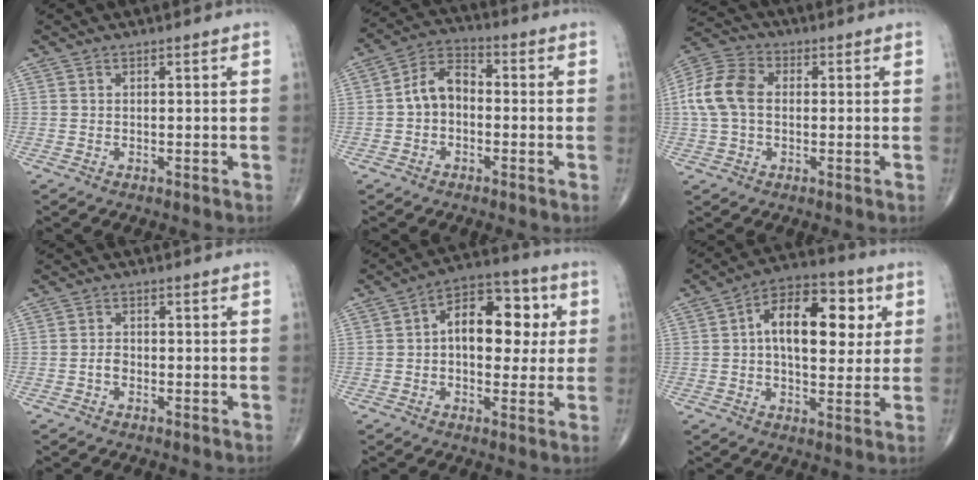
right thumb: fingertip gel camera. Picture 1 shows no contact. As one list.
[{"total": 7.5, "force": [-0.8, 5.2, 5.3], "torque": [-0.081, 0.028, -0.029]}, {"total": 10.3, "force": [0.5, 7.2, 7.4], "torque": [-0.155, 0.027, 0.002]}, {"total": 1.5, "force": [-0.7, 1.0, 1.0], "torque": [-0.016, 0.006, -0.015]}, {"total": 14.2, "force": [1.9, 8.5, 11.2], "torque": [-0.124, 0.026, 0.018]}, {"total": 16.2, "force": [3.3, 8.8, 13.2], "torque": [-0.172, 0.014, 0.042]}]